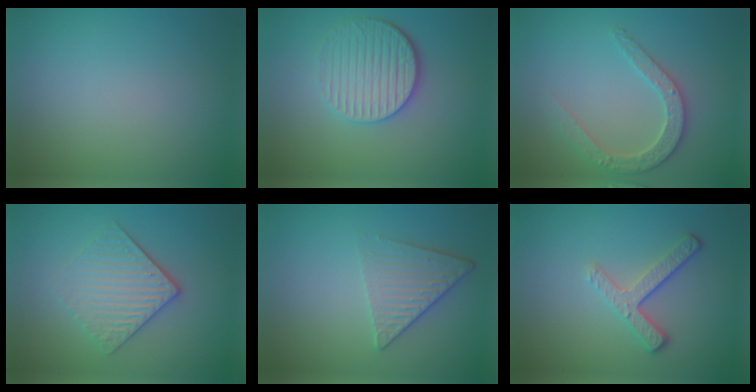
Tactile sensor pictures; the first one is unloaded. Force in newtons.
{"total": 4.3, "press": 3.6, "slide": 2.3}
{"total": 3.1, "press": 3.0, "slide": 0.7}
{"total": 4.1, "press": 3.4, "slide": 2.3}
{"total": 3.3, "press": 2.9, "slide": 1.6}
{"total": 3.2, "press": 2.4, "slide": 2.0}